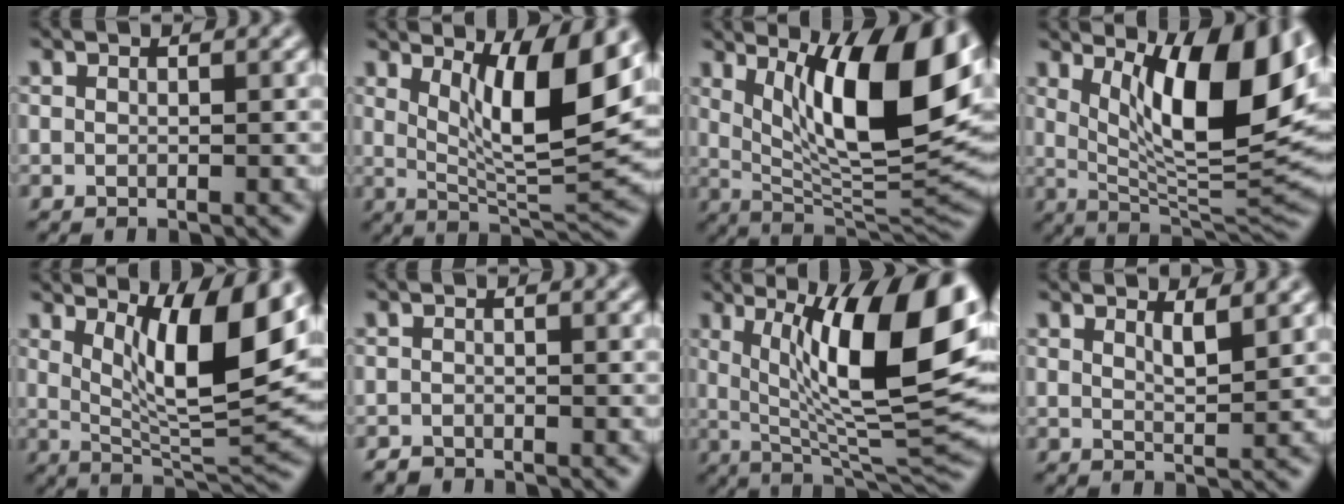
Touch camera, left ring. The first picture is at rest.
{"total": 9.1, "force": [3.7, 2.1, 8.1], "torque": [-0.125, -0.014, 0.068]}
{"total": 13.9, "force": [4.8, 4.3, 12.3], "torque": [-0.174, -0.005, 0.078]}
{"total": 13.3, "force": [4.5, 4.1, 11.8], "torque": [-0.171, -0.003, 0.076]}
{"total": 10.1, "force": [4.1, 2.4, 8.9], "torque": [-0.138, -0.015, 0.076]}
{"total": 1.1, "force": [-1.0, 0.4, 0.0], "torque": [0.002, -0.001, -0.021]}
{"total": 14.1, "force": [4.1, 3.7, 13.0], "torque": [-0.181, -0.003, 0.069]}
{"total": 1.9, "force": [1.3, 0.4, 1.3], "torque": [-0.019, -0.003, 0.021]}